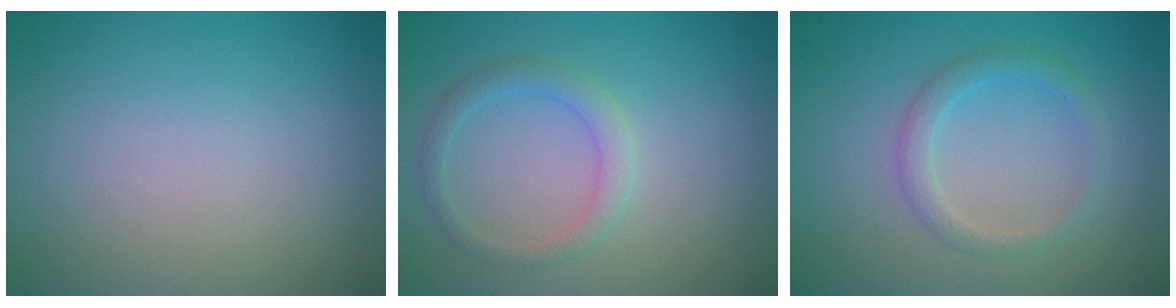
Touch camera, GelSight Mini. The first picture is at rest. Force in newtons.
{"total": 2.1, "press": 2.0, "slide": 0.3}
{"total": 2.0, "press": 2.0, "slide": 0.1}